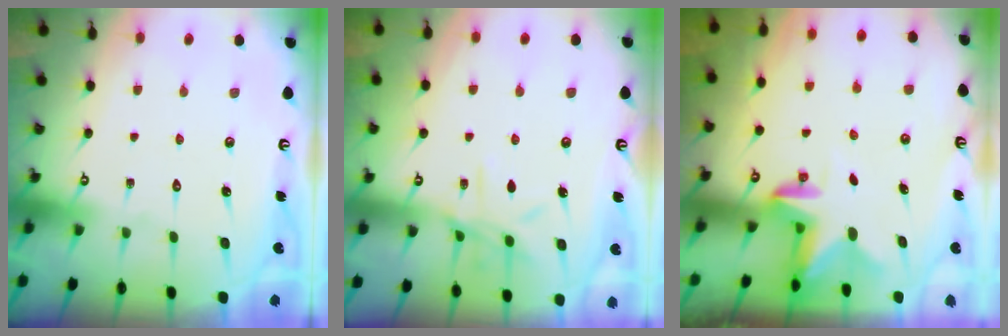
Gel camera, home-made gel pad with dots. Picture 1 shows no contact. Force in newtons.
{"total": 9.3, "press": 9.3, "slide": 0.7}
{"total": 2.3, "press": 2.3, "slide": 0.4}